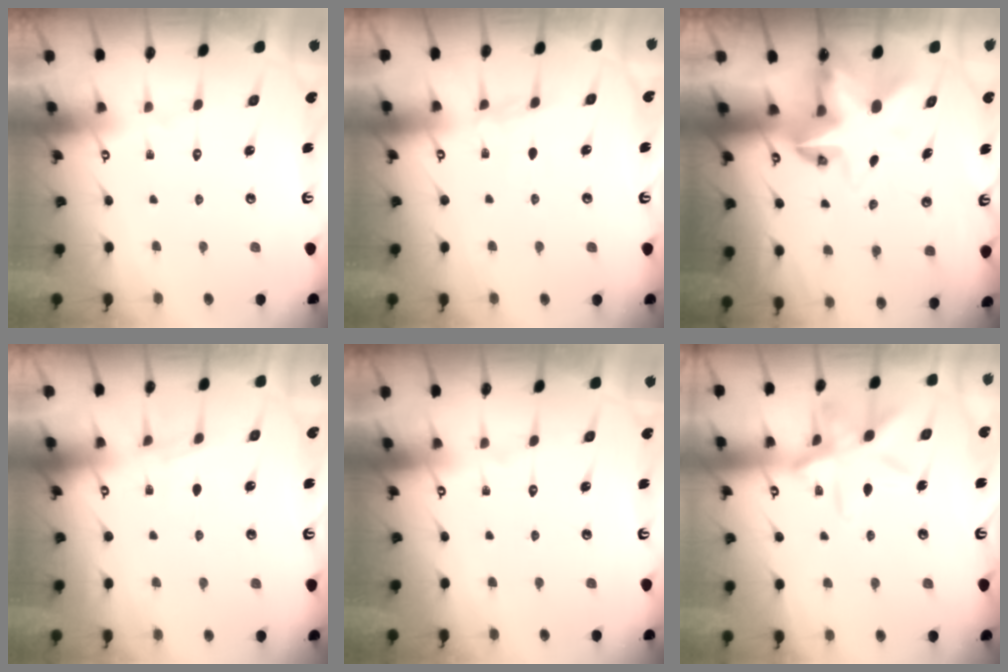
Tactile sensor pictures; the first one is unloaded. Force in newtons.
{"total": 3.4, "press": 3.3, "slide": 0.5}
{"total": 6.5, "press": 6.4, "slide": 0.8}
{"total": 3.7, "press": 3.7, "slide": 0.6}
{"total": 0.0}
{"total": 12.2, "press": 12.2, "slide": 0.9}